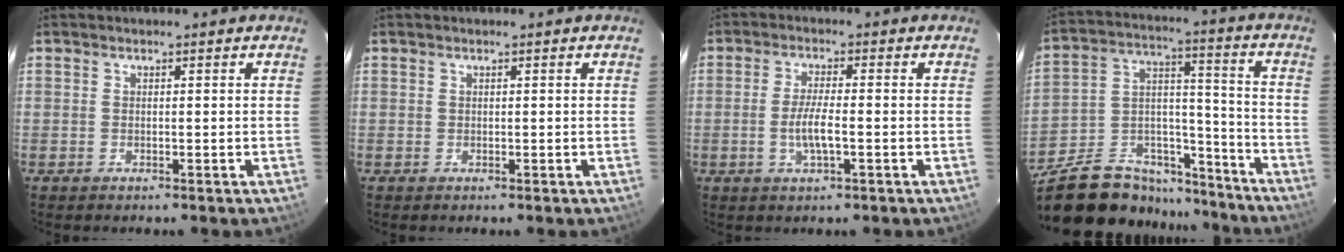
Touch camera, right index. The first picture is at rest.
{"total": 0.0}
{"total": 4.9, "force": [-1.2, 0.7, 4.7], "torque": [-0.091, -0.004, -0.022]}
{"total": 26.1, "force": [-20.3, 11.3, 11.9], "torque": [-0.242, 0.028, -0.305]}